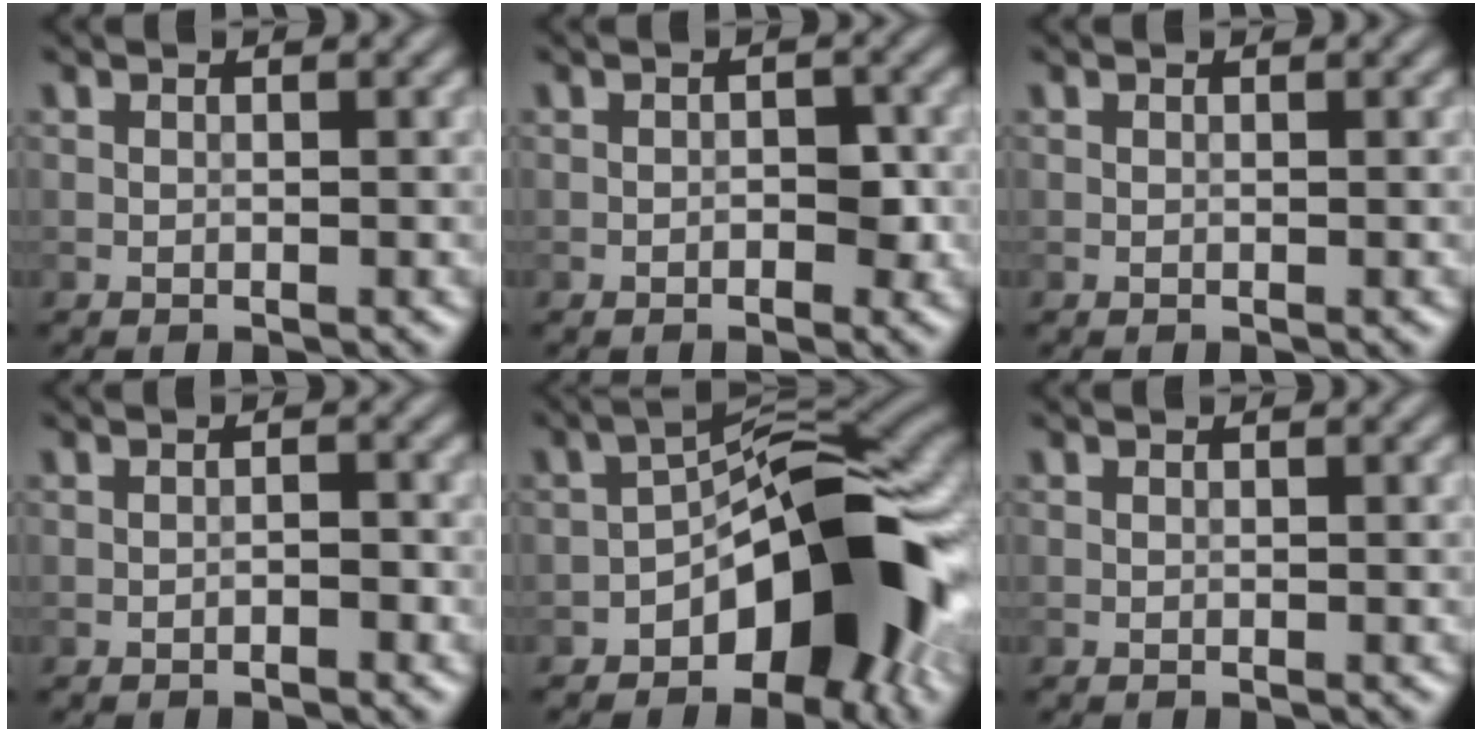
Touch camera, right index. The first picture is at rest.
{"total": 1.5, "force": [-0.5, 0.8, 1.1], "torque": [-0.015, 0.002, -0.008]}
{"total": 0.0}
{"total": 0.9, "force": [-0.6, 0.3, 0.7], "torque": [-0.012, 0.002, -0.010]}
{"total": 10.6, "force": [-4.7, 5.2, 7.9], "torque": [-0.093, 0.023, -0.089]}
{"total": 0.0}